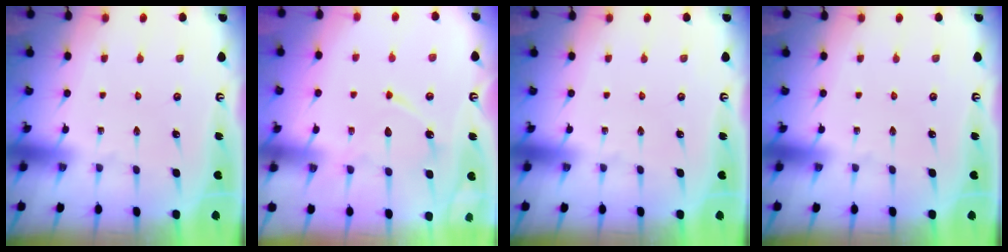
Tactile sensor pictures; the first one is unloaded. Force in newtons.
{"total": 10.3, "press": 10.2, "slide": 0.9}
{"total": 0.0}
{"total": 0.0}